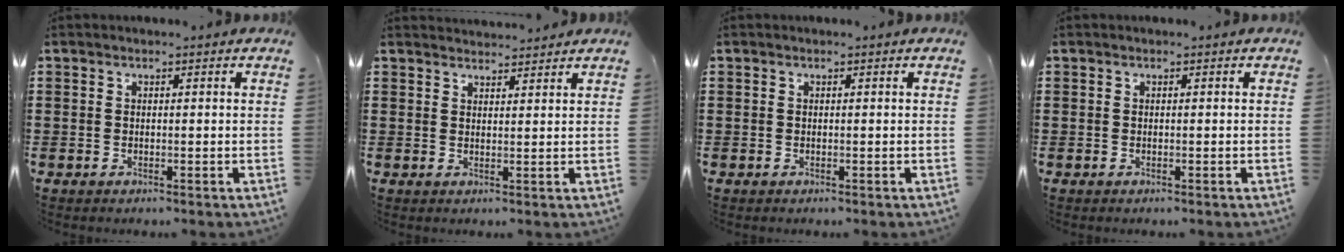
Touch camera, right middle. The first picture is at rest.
{"total": 2.2, "force": [2.2, 0.1, -0.1], "torque": [-0.004, 0.000, 0.043]}
{"total": 0.0}
{"total": 0.0}